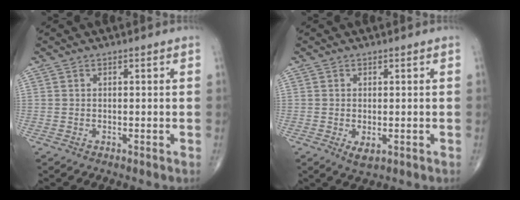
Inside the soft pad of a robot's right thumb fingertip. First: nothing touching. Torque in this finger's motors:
{"motor_torque": [-0.38, 0.37, -0.18, -0.02, 0.00]}